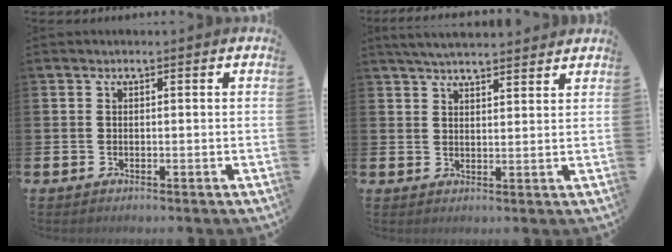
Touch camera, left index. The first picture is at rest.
{"total": 4.1, "force": [4.0, 0.4, 0.9], "torque": [-0.025, -0.014, 0.073]}